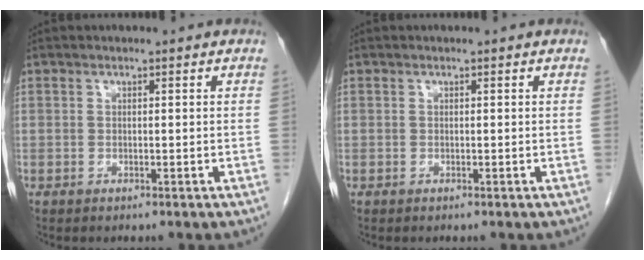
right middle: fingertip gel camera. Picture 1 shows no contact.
{"total": 0.0}